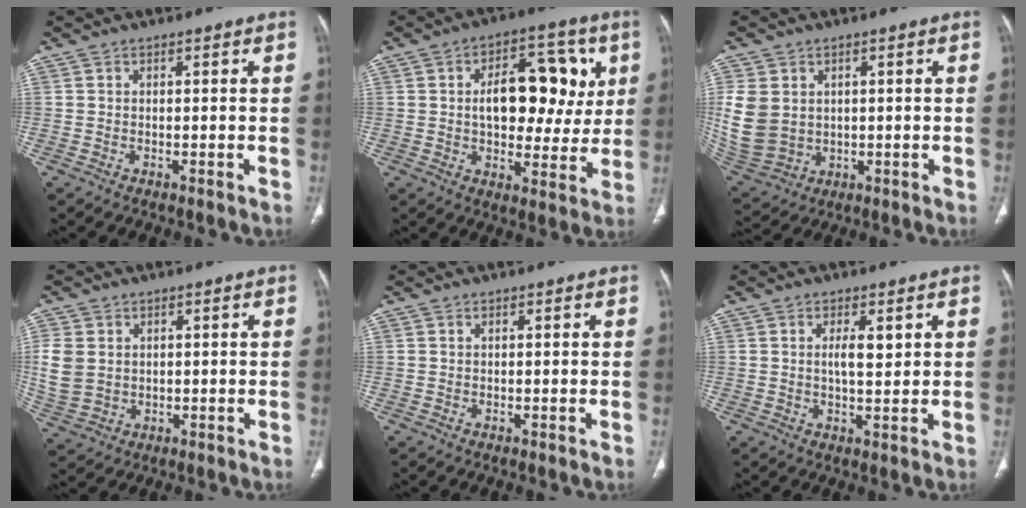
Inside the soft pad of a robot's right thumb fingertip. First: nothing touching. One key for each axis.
{"total": 17.1, "fx": 3.1, "fy": 10.0, "fz": 13.5, "tx": -0.136, "ty": 0.012, "tz": 0.048}
{"total": 12.3, "fx": 1.7, "fy": 10.0, "fz": 7.0, "tx": -0.150, "ty": -0.009, "tz": 0.058}
{"total": 7.5, "fx": 1.1, "fy": 6.1, "fz": 4.3, "tx": -0.090, "ty": -0.003, "tz": 0.032}
{"total": 0.0}
{"total": 4.0, "fx": 1.2, "fy": 1.4, "fz": 3.6, "tx": -0.053, "ty": -0.009, "tz": 0.019}